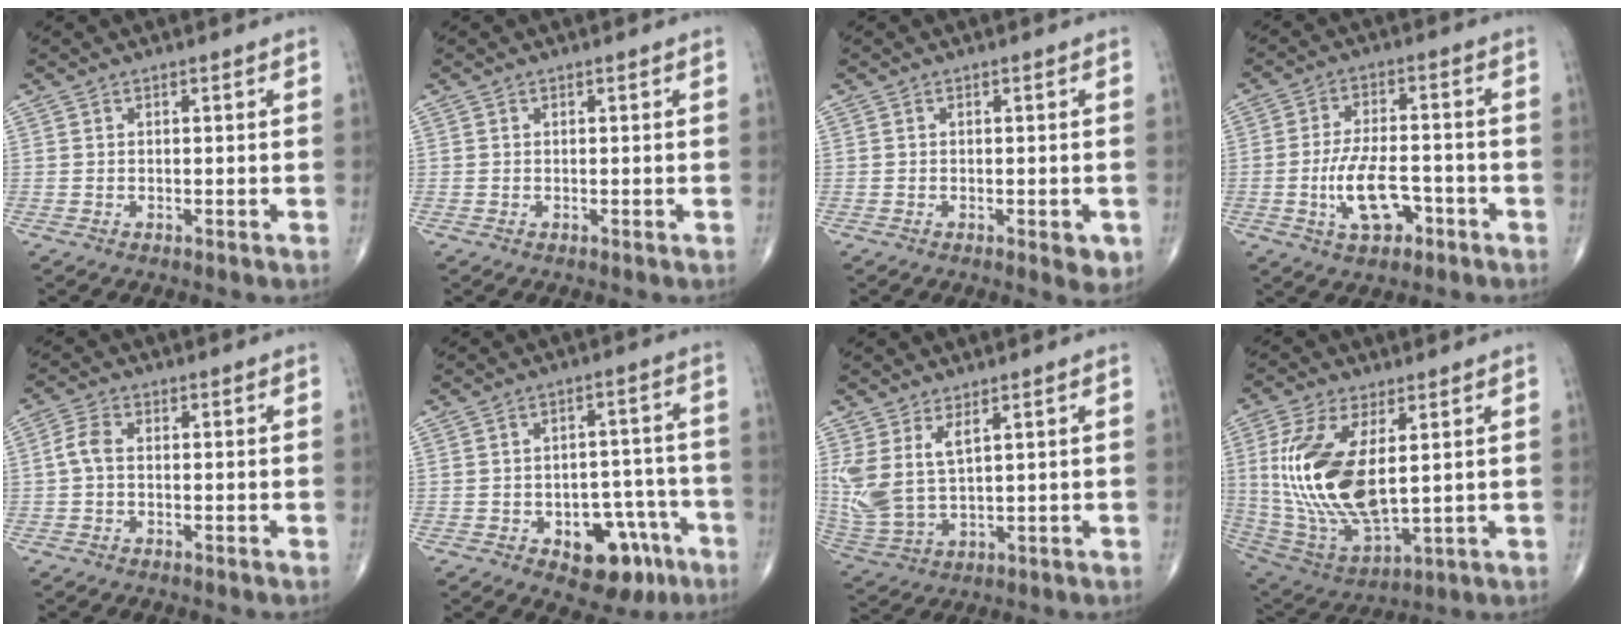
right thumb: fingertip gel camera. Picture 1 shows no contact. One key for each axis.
{"total": 0.0}
{"total": 3.1, "fx": -1.0, "fy": 1.2, "fz": 2.6, "tx": -0.021, "ty": -0.003, "tz": -0.011}
{"total": 9.4, "fx": -3.4, "fy": 4.6, "fz": 7.5, "tx": -0.132, "ty": 0.021, "tz": -0.058}
{"total": 3.3, "fx": -0.2, "fy": 1.9, "fz": 2.6, "tx": -0.056, "ty": 0.009, "tz": -0.011}
{"total": 11.8, "fx": -5.7, "fy": 7.0, "fz": 7.6, "tx": -0.060, "ty": 0.047, "tz": -0.069}
{"total": 8.7, "fx": 3.4, "fy": 3.8, "fz": 7.1, "tx": -0.160, "ty": -0.015, "tz": 0.083}
{"total": 19.5, "fx": 2.9, "fy": 9.0, "fz": 17.0, "tx": -0.348, "ty": -0.022, "tz": 0.071}